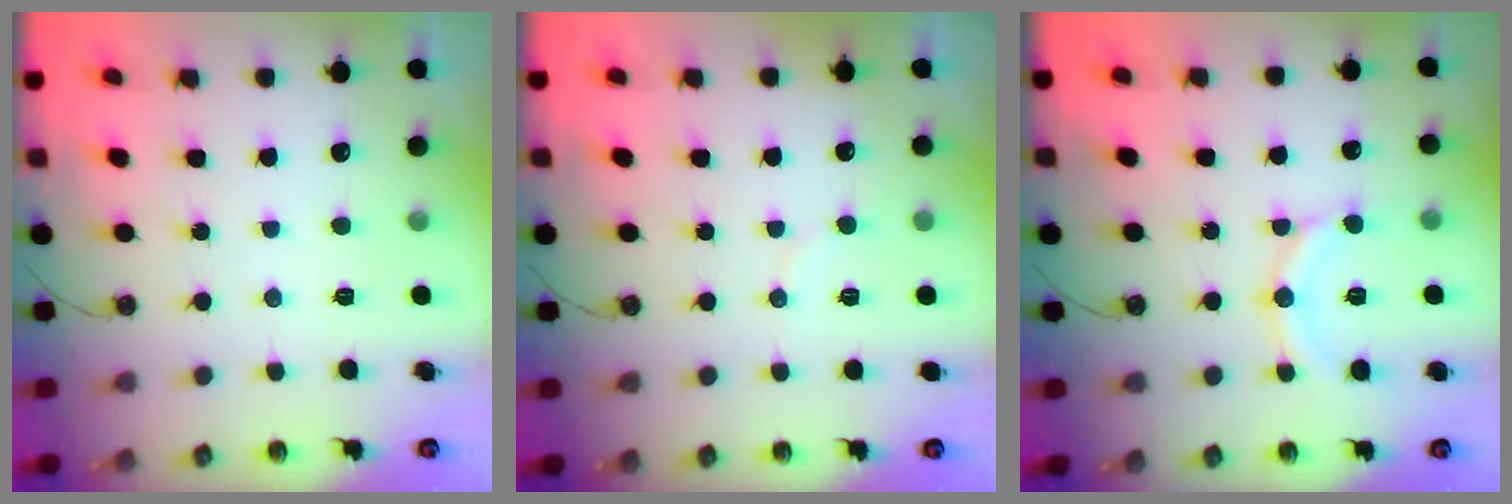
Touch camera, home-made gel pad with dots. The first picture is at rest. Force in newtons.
{"total": 3.0, "press": 3.0, "slide": 0.3}
{"total": 12.8, "press": 12.7, "slide": 1.1}